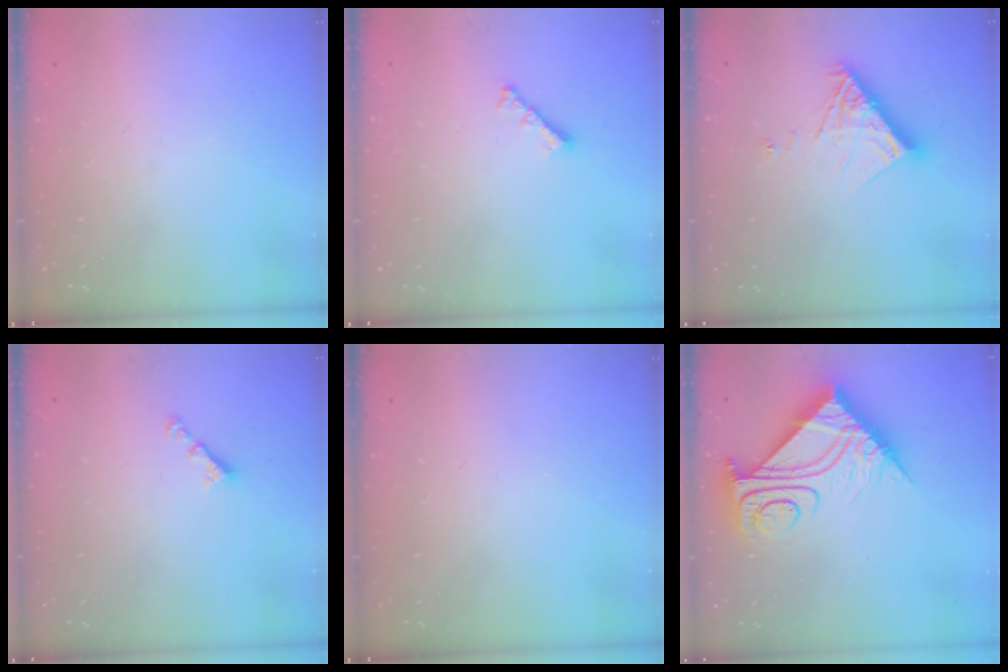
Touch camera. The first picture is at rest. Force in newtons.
{"total": 2.8, "press": 2.7, "slide": 0.6}
{"total": 10.3, "press": 10.2, "slide": 0.9}
{"total": 2.8, "press": 2.7, "slide": 0.5}
{"total": 0.0}
{"total": 13.0, "press": 13.0, "slide": 1.0}